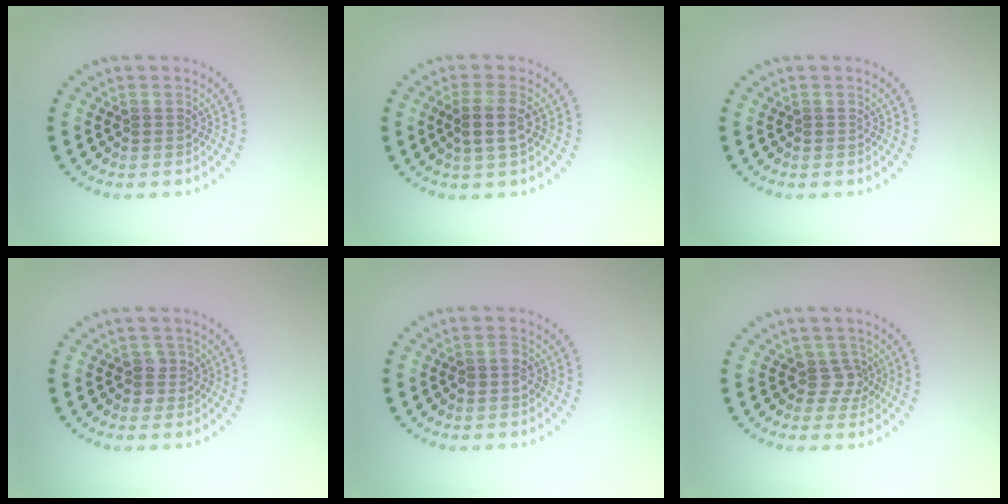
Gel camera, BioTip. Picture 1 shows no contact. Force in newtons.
{"total": 2.6, "press": 2.2, "slide": 1.3}
{"total": 0.0}
{"total": 1.5, "press": 1.2, "slide": 0.8}
{"total": 1.1, "press": 1.1, "slide": 0.1}
{"total": 1.9, "press": 1.4, "slide": 1.3}